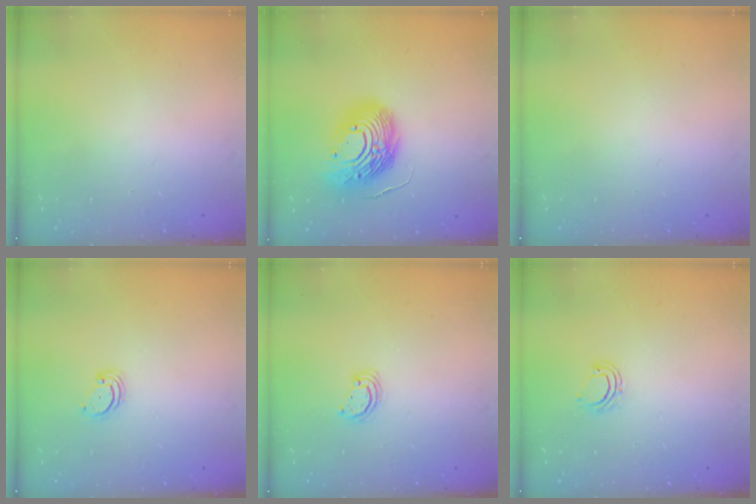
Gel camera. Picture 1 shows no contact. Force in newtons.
{"total": 17.1, "press": 16.9, "slide": 2.7}
{"total": 0.0}
{"total": 2.2, "press": 2.2, "slide": 0.3}
{"total": 2.5, "press": 2.5, "slide": 0.2}
{"total": 5.4, "press": 5.4, "slide": 0.5}